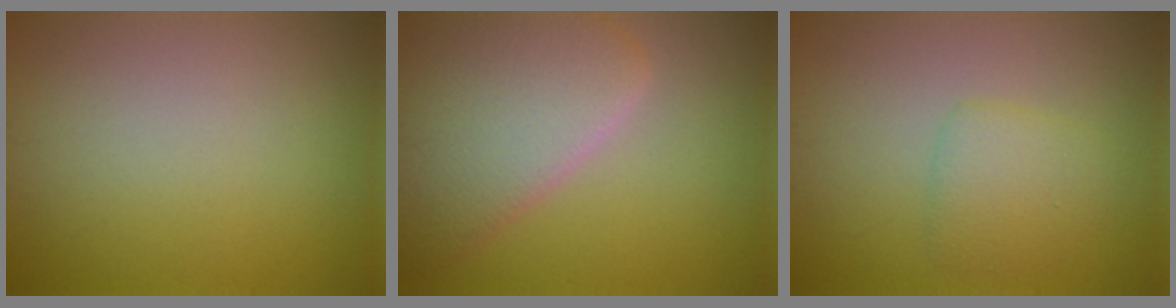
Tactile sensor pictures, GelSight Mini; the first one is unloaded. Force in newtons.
{"total": 8.3, "press": 8.3, "slide": 0.6}
{"total": 2.4, "press": 2.4, "slide": 0.1}